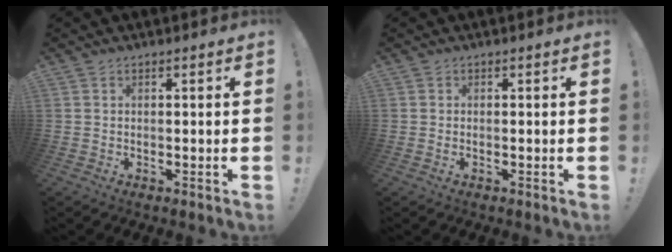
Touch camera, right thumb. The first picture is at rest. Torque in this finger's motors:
{"motor_torque": [0.34, -0.35, 0.15, -0.05, 0.00]}